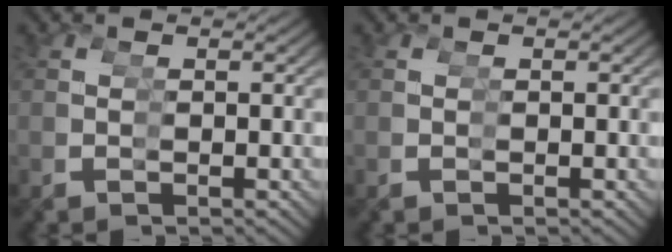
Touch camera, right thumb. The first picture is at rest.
{"total": 0.0}